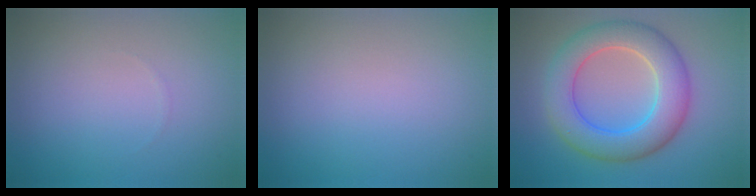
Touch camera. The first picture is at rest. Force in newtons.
{"total": 0.0}
{"total": 7.2, "press": 7.1, "slide": 0.6}